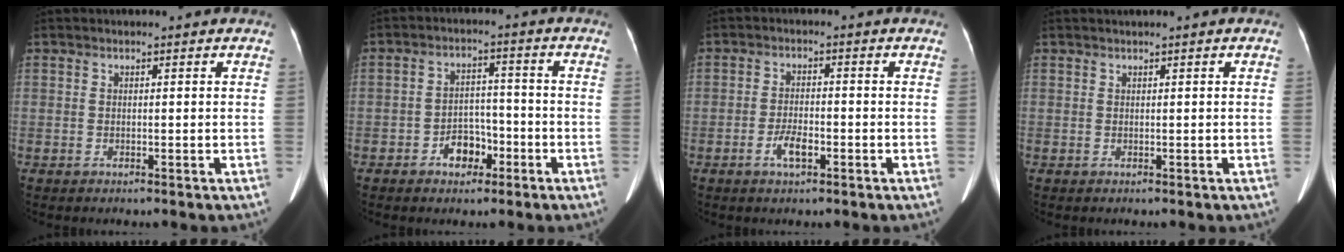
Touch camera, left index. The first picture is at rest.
{"total": 5.0, "force": [-2.7, 3.2, 2.6], "torque": [-0.046, 0.018, -0.041]}
{"total": 3.5, "force": [-1.8, 1.2, 2.8], "torque": [-0.056, 0.001, -0.033]}
{"total": 0.5, "force": [0.2, -0.2, 0.4], "torque": [-0.013, 0.005, 0.010]}